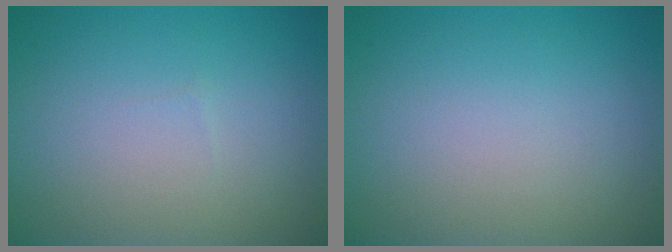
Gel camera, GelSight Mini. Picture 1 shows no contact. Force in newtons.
{"total": 0.0}